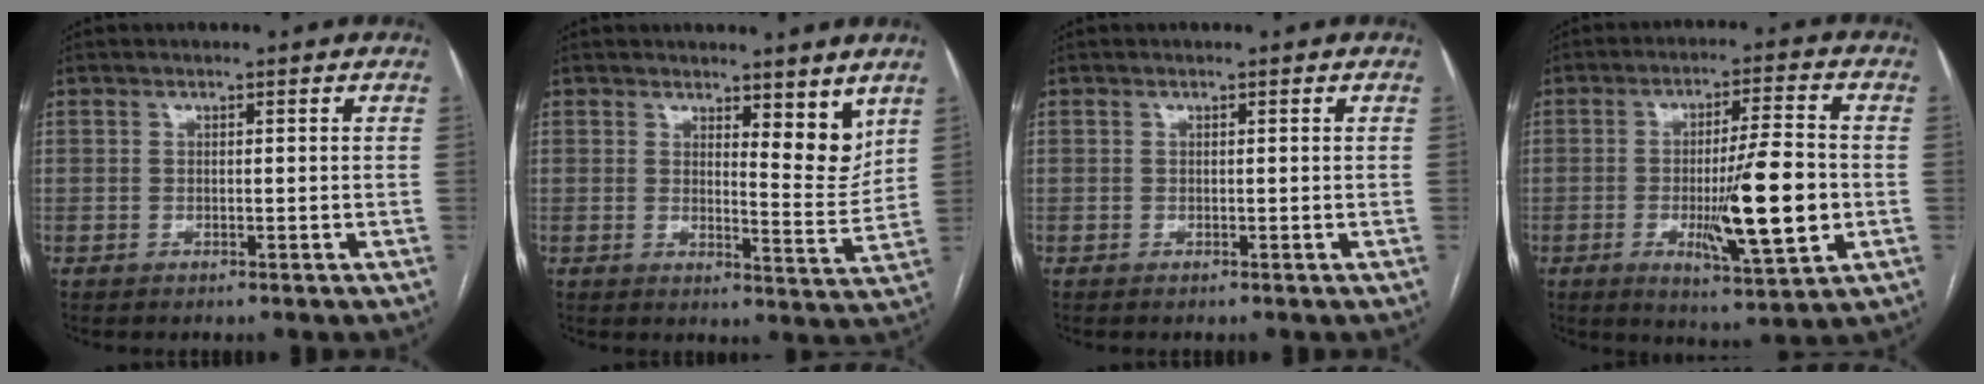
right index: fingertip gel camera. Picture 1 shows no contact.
{"total": 5.6, "force": [3.9, 1.5, 3.7], "torque": [-0.043, -0.023, 0.056]}
{"total": 0.0}
{"total": 13.2, "force": [-2.5, 1.3, 12.9], "torque": [-0.209, -0.016, -0.037]}